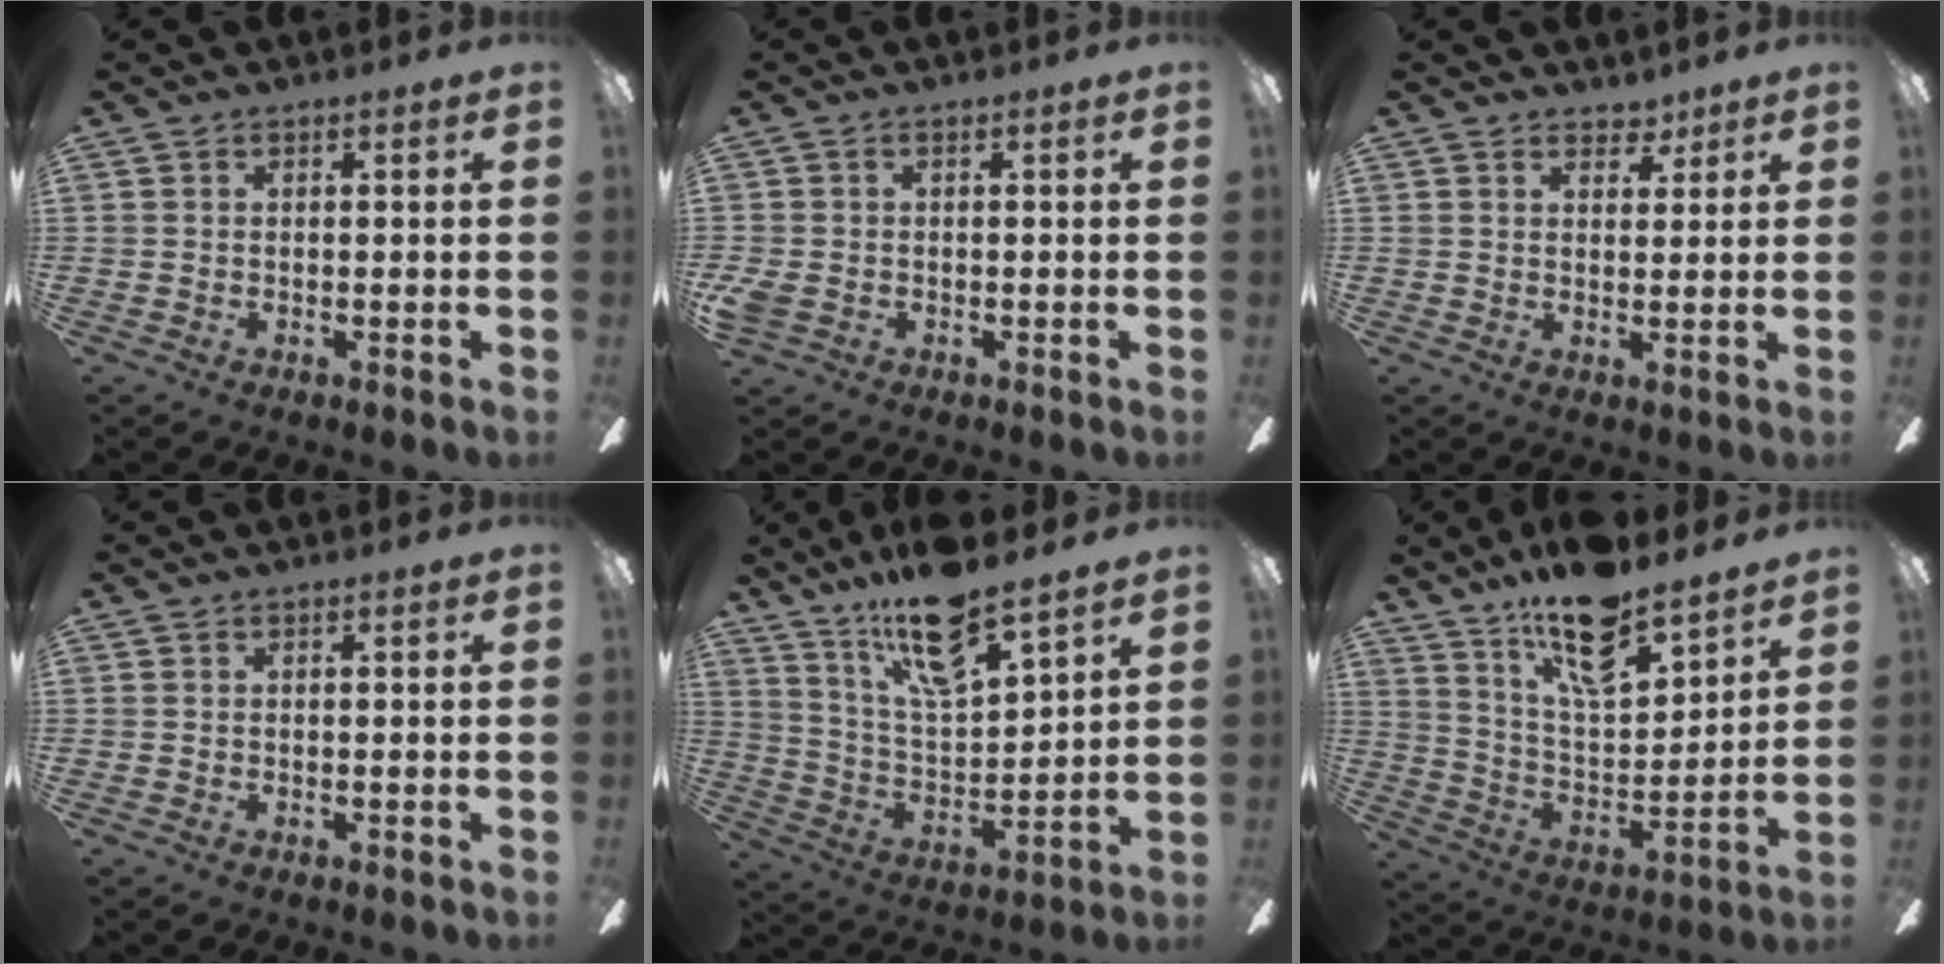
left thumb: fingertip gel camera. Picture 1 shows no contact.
{"total": 2.8, "force": [-1.0, 2.0, 1.6], "torque": [-0.039, 0.002, -0.021]}
{"total": 3.7, "force": [3.0, 1.8, 1.0], "torque": [-0.001, -0.016, 0.052]}
{"total": 0.0}
{"total": 16.6, "force": [13.0, 4.5, 9.4], "torque": [-0.184, -0.067, 0.224]}
{"total": 16.6, "force": [13.3, 5.4, 8.3], "torque": [-0.153, -0.080, 0.229]}